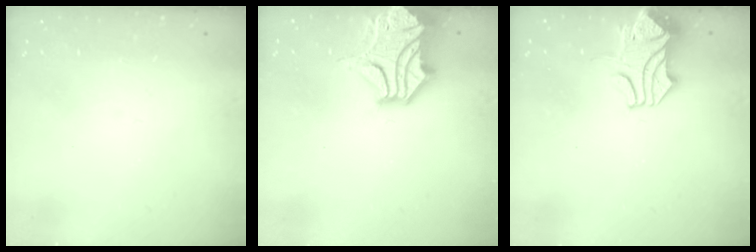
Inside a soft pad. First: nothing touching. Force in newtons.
{"total": 10.5, "press": 10.2, "slide": 2.5}
{"total": 1.5, "press": 1.4, "slide": 0.5}